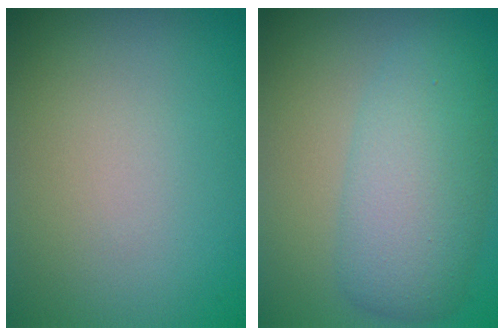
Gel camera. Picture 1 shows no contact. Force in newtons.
{"total": 5.6, "press": 5.6, "slide": 0.1}